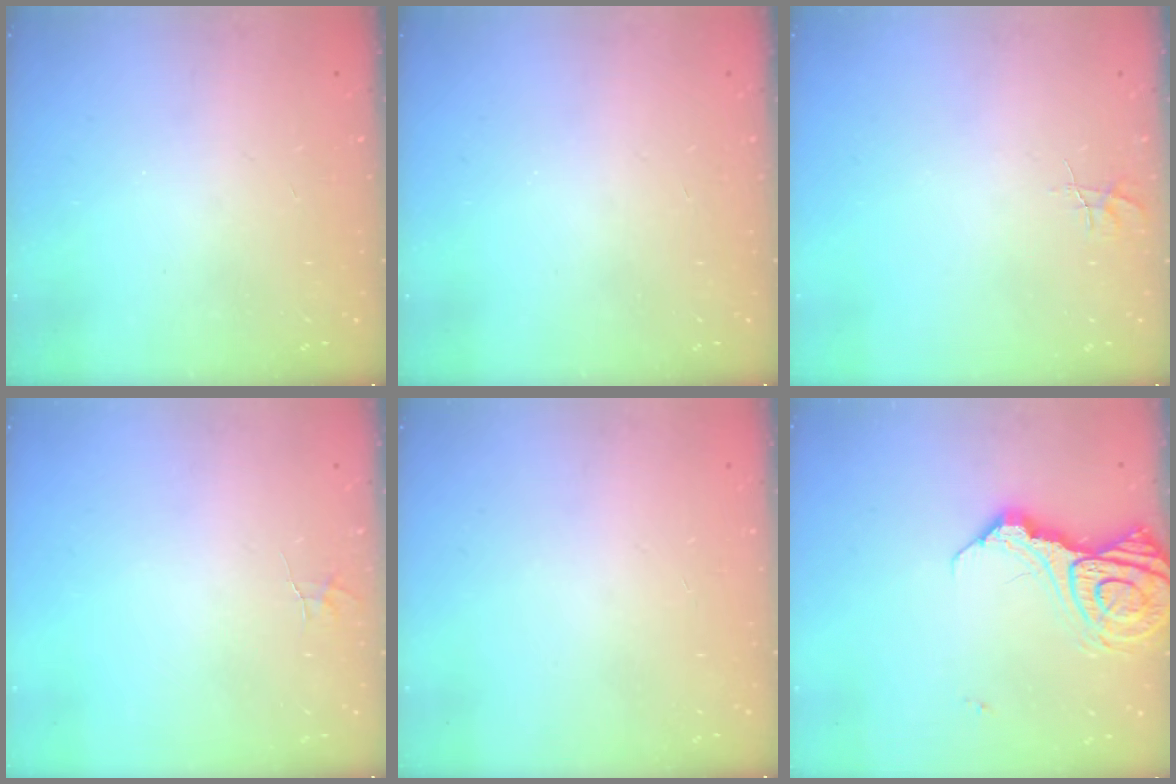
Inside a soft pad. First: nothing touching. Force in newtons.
{"total": 0.0}
{"total": 3.6, "press": 3.6, "slide": 0.3}
{"total": 3.0, "press": 3.0, "slide": 0.4}
{"total": 0.0}
{"total": 15.1, "press": 15.0, "slide": 1.8}